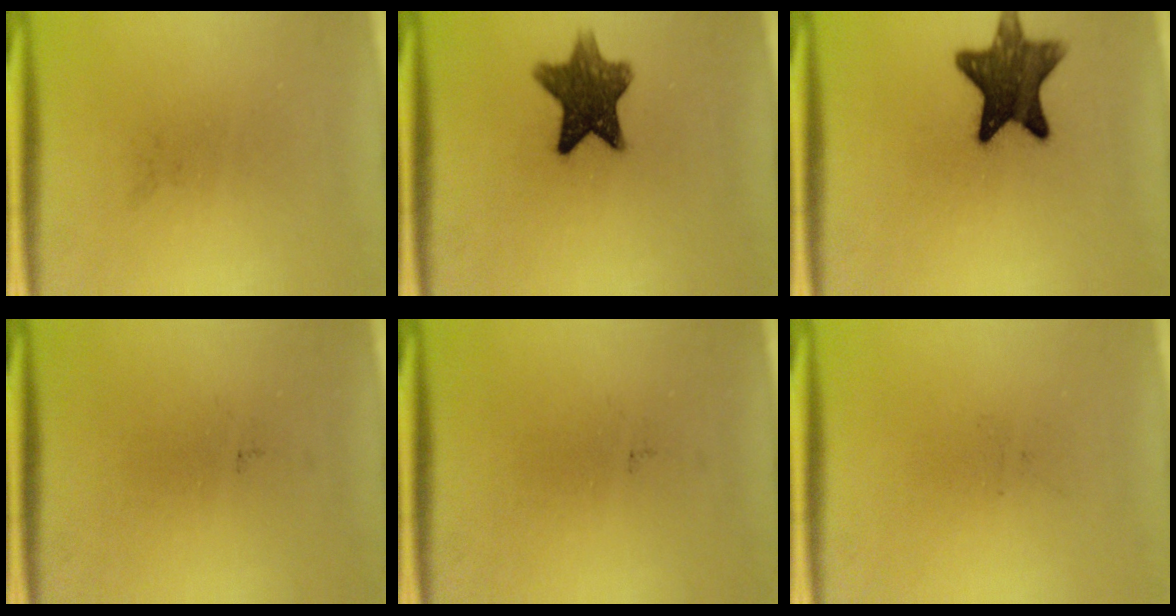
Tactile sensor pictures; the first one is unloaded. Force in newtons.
{"total": 10.0}
{"total": 11.9}
{"total": 0.0}
{"total": 0.0}
{"total": 0.0}